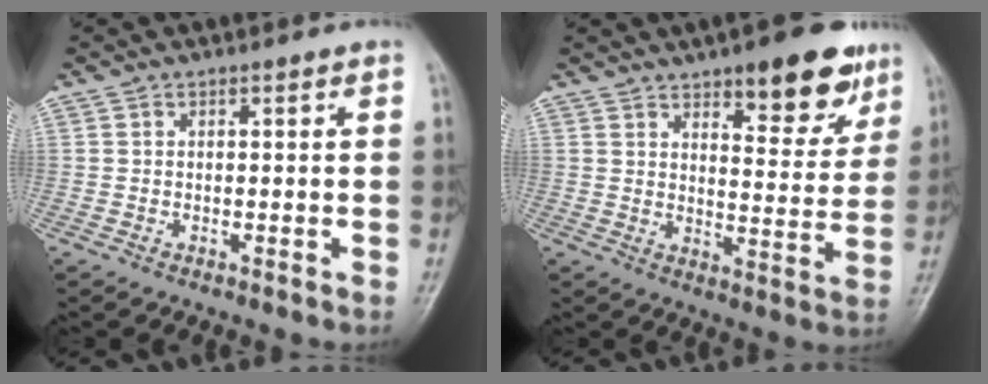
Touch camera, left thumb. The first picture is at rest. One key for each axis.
{"total": 13.8, "fx": 8.6, "fy": 5.2, "fz": 9.5, "tx": -0.082, "ty": -0.045, "tz": 0.118}